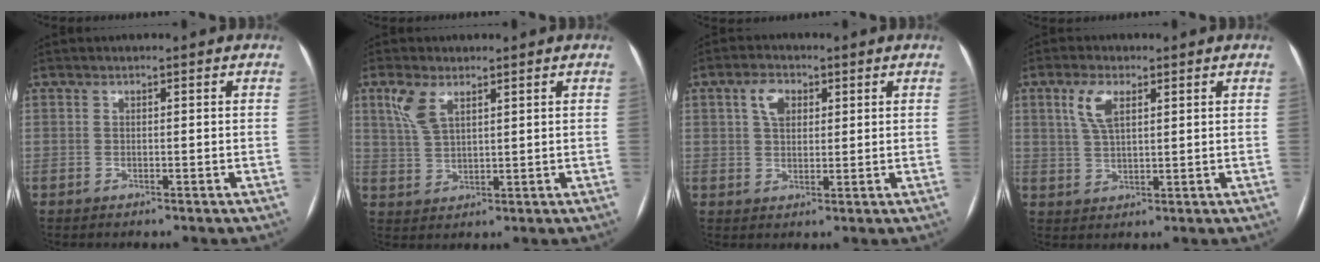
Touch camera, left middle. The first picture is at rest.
{"total": 4.9, "force": [2.8, 2.0, 3.5], "torque": [-0.087, 0.013, 0.065]}
{"total": 4.3, "force": [1.7, 2.7, 2.8], "torque": [-0.056, 0.015, 0.032]}
{"total": 4.9, "force": [2.2, 1.8, 4.0], "torque": [-0.087, 0.009, 0.047]}